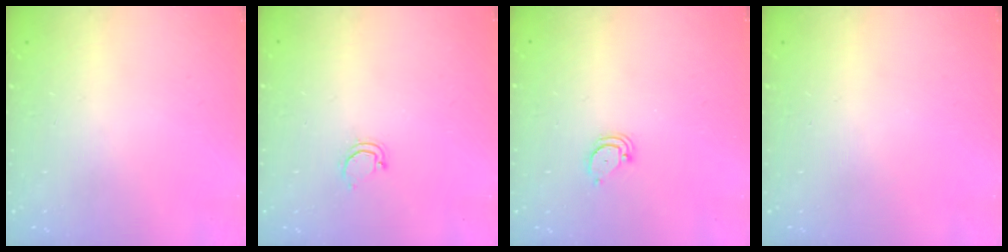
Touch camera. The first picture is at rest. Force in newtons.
{"total": 3.1, "press": 3.1, "slide": 0.2}
{"total": 2.1, "press": 2.1, "slide": 0.2}
{"total": 0.0}